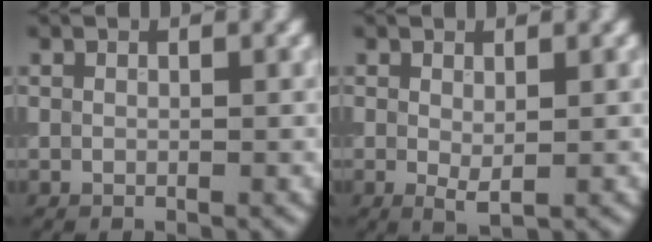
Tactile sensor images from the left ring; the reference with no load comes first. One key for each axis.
{"total": 1.4, "fx": 0.1, "fy": 0.4, "fz": 1.3, "tx": -0.025, "ty": -0.002, "tz": 0.004}